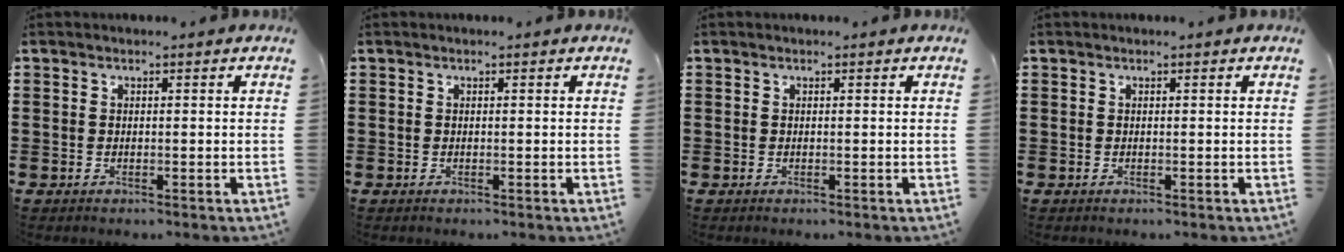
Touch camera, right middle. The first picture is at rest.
{"total": 0.0}
{"total": 0.0}
{"total": 0.0}